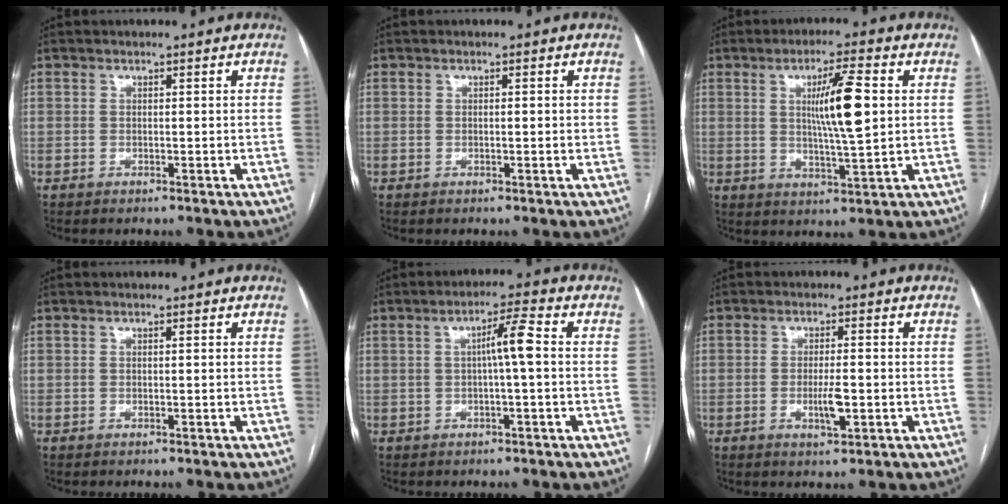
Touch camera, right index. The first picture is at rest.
{"total": 0.7, "force": [0.1, 0.1, 0.6], "torque": [-0.012, 0.001, 0.002]}
{"total": 9.1, "force": [1.6, 0.4, 8.9], "torque": [-0.151, -0.003, 0.030]}
{"total": 0.0}
{"total": 4.5, "force": [0.3, 0.1, 4.5], "torque": [-0.075, 0.013, 0.005]}
{"total": 3.7, "force": [-0.9, 0.7, 3.5], "torque": [-0.065, -0.004, -0.014]}